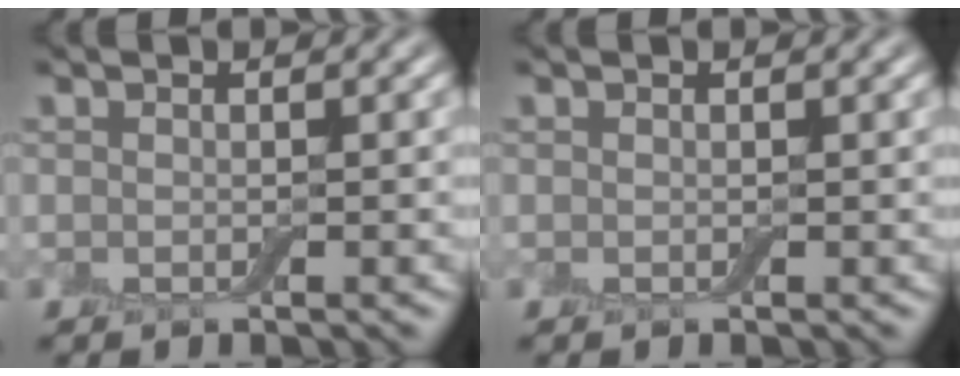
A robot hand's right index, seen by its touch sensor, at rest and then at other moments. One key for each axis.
{"total": 0.0}